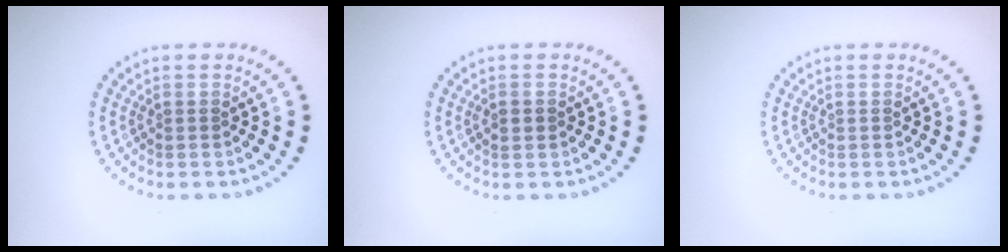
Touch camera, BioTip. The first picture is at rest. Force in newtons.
{"total": 1.3, "press": 1.3, "slide": 0.1}
{"total": 0.0}